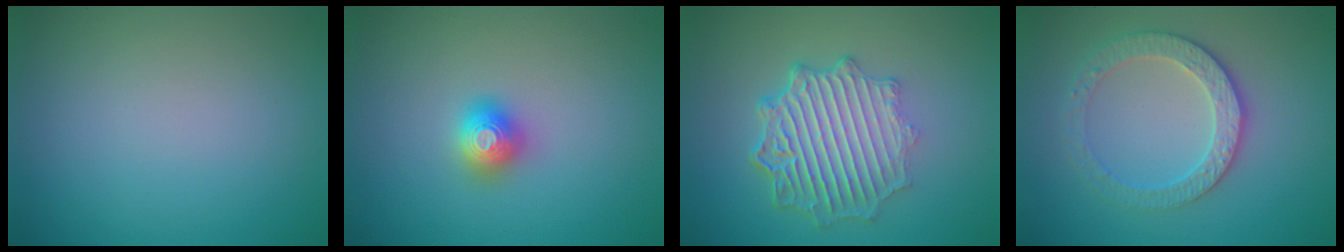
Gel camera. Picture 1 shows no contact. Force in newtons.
{"total": 2.0, "press": 2.0, "slide": 0.1}
{"total": 7.2, "press": 5.2, "slide": 4.9}
{"total": 3.4, "press": 3.3, "slide": 0.6}